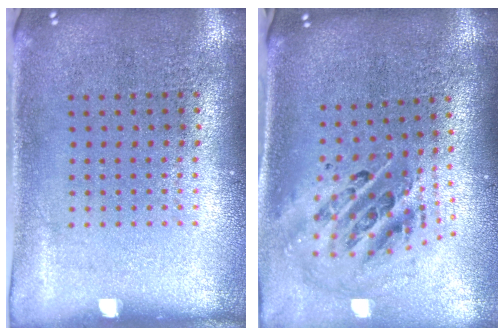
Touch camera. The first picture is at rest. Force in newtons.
{"total": 1.7, "press": 1.4, "slide": 1.1}